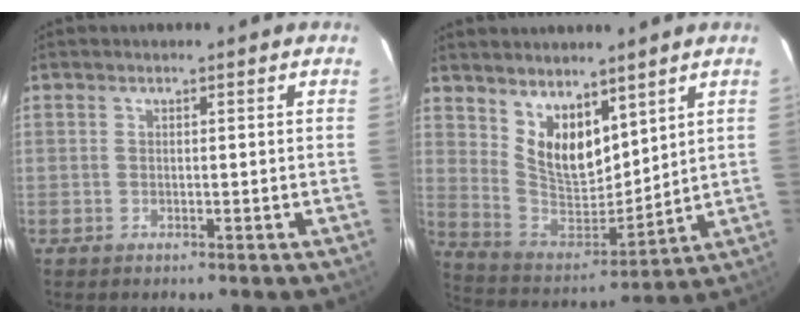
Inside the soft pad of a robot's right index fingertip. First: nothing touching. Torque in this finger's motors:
{"motor_torque": [-0.01, 0.09, 0.08, 0.04]}